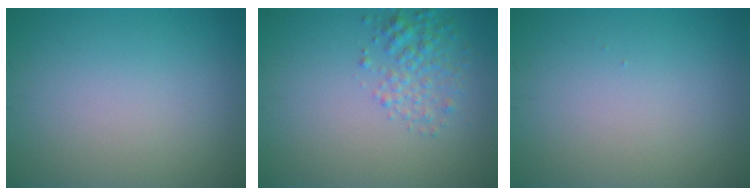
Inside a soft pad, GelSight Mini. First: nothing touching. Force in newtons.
{"total": 2.6, "press": 2.6, "slide": 0.1}
{"total": 0.0}